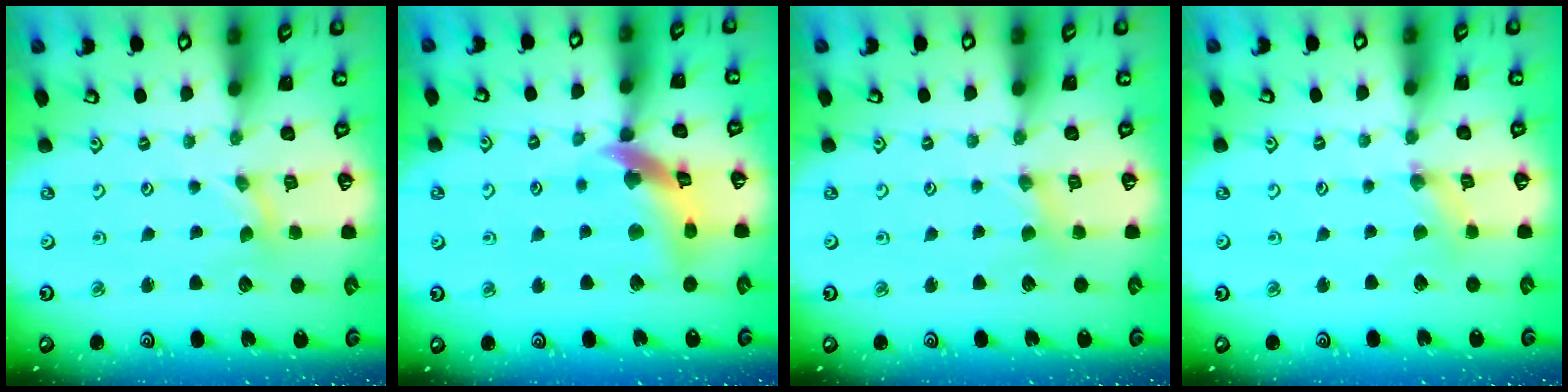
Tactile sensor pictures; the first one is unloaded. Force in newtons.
{"total": 12.2, "press": 12.1, "slide": 1.6}
{"total": 2.5, "press": 2.5, "slide": 0.4}
{"total": 1.0, "press": 1.0, "slide": 0.3}